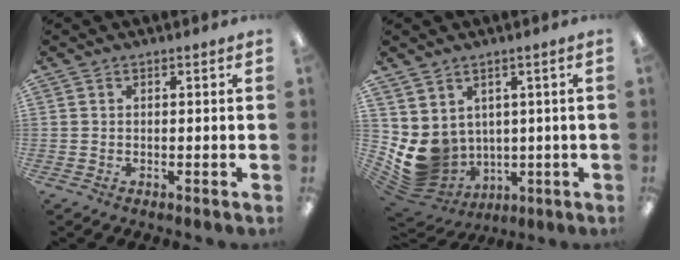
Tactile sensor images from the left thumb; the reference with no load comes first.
{"total": 8.1, "force": [1.3, 7.3, 3.1], "torque": [-0.102, -0.027, 0.036]}